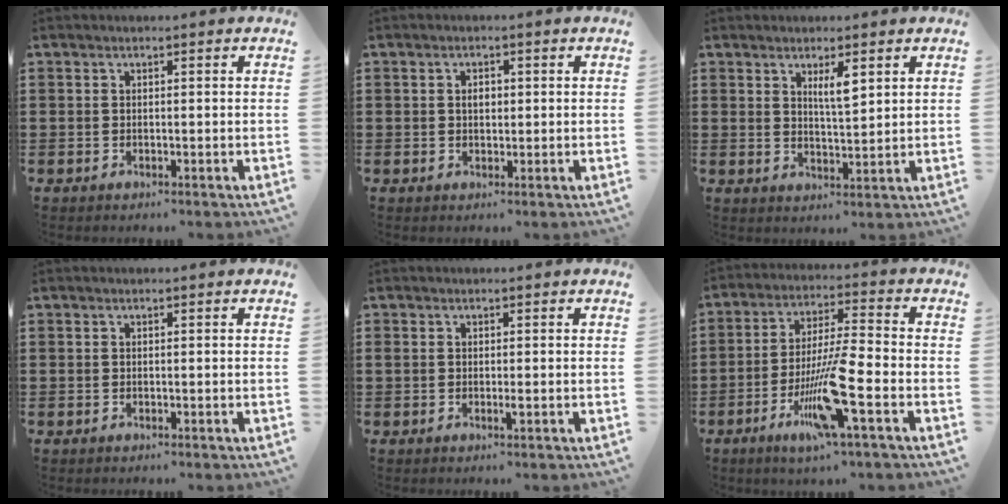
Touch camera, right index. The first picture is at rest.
{"total": 1.8, "force": [0.2, 1.0, 1.5], "torque": [-0.031, 0.008, 0.003]}
{"total": 3.5, "force": [1.9, 0.8, 2.9], "torque": [-0.052, 0.002, 0.029]}
{"total": 0.0}
{"total": 1.1, "force": [-0.3, 0.2, 1.0], "torque": [-0.021, -0.002, -0.006]}
{"total": 10.9, "force": [-4.5, 1.2, 9.9], "torque": [-0.202, -0.009, -0.087]}